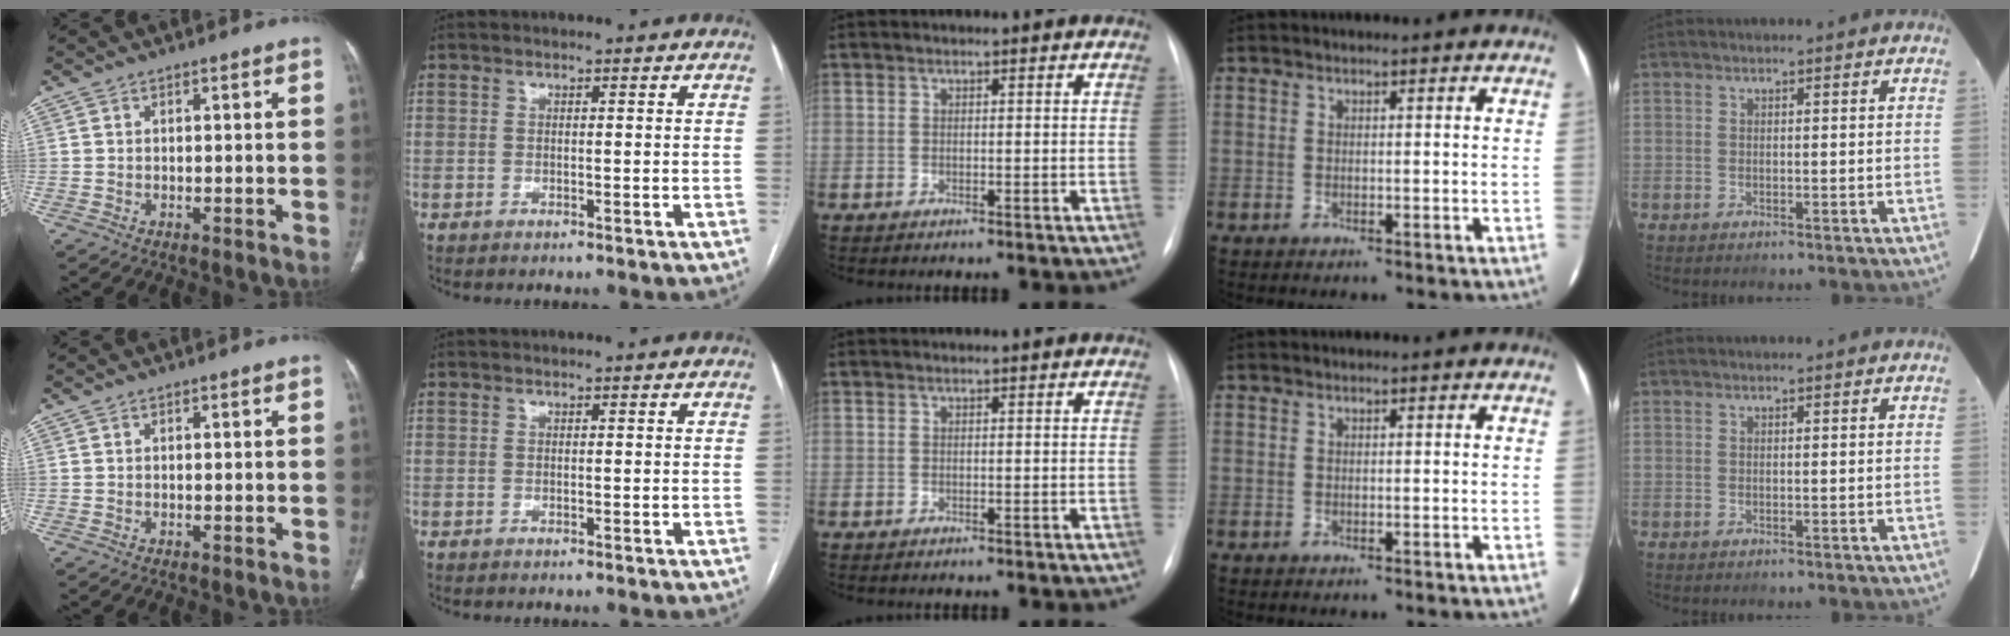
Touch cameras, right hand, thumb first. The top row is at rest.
{}